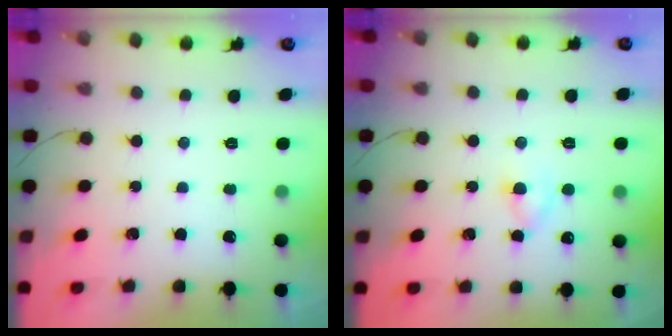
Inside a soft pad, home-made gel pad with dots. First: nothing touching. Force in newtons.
{"total": 2.5, "press": 2.2, "slide": 1.1}